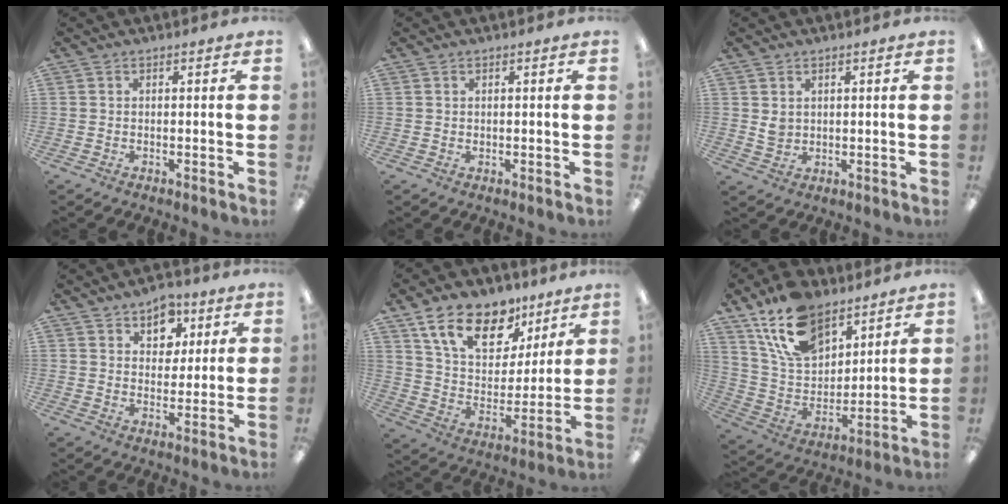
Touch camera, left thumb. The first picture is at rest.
{"total": 0.6, "force": [0.5, 0.4, 0.0], "torque": [-0.002, 0.001, 0.009]}
{"total": 2.7, "force": [1.4, 2.2, 0.9], "torque": [-0.013, -0.001, 0.025]}
{"total": 7.6, "force": [4.8, 5.4, 2.1], "torque": [-0.020, -0.025, 0.083]}
{"total": 17.7, "force": [11.1, 10.1, 9.5], "torque": [-0.173, -0.043, 0.202]}
{"total": 17.5, "force": [11.8, 9.7, 8.6], "torque": [-0.173, -0.046, 0.221]}